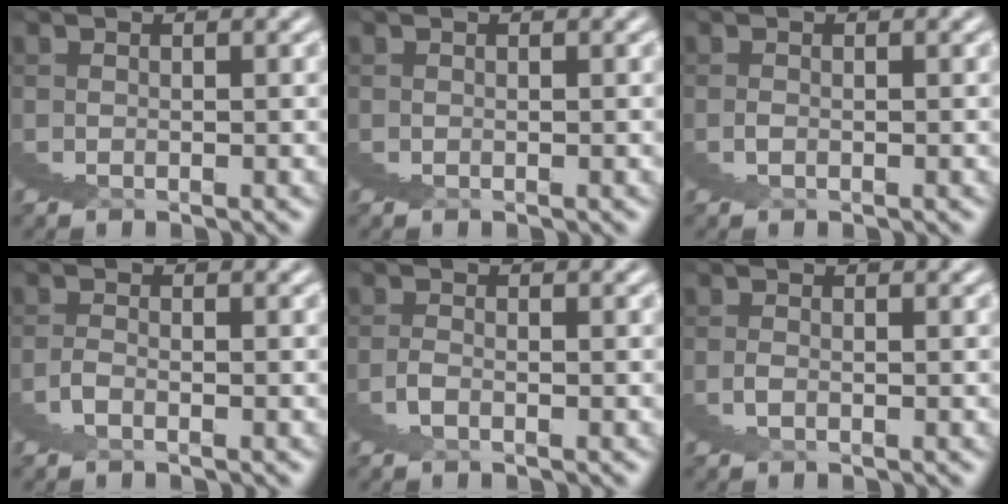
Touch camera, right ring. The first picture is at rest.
{"total": 0.0}
{"total": 0.8, "force": [-0.5, -0.2, -0.5], "torque": [0.012, 0.004, -0.013]}
{"total": 2.1, "force": [-1.6, 0.2, -1.3], "torque": [0.020, 0.014, -0.039]}
{"total": 1.9, "force": [-1.4, -0.1, -1.3], "torque": [0.019, 0.012, -0.033]}
{"total": 1.2, "force": [-0.8, -0.5, -0.8], "torque": [0.016, 0.007, -0.018]}